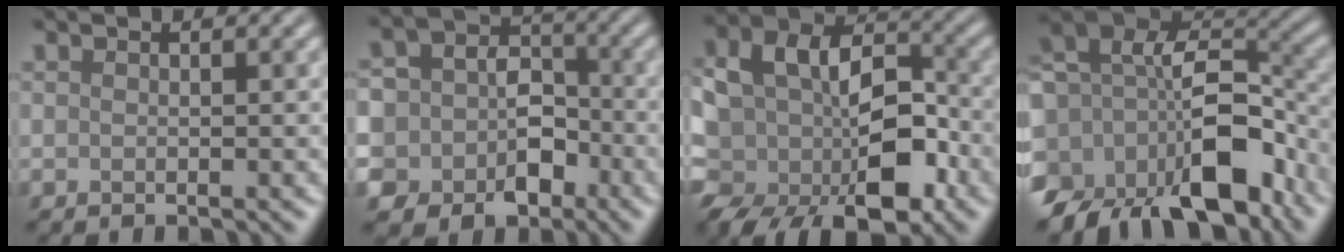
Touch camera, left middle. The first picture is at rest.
{"total": 11.1, "force": [-3.6, 10.0, 3.4], "torque": [-0.075, -0.003, -0.085]}
{"total": 12.8, "force": [-3.0, 8.5, 9.1], "torque": [-0.152, -0.008, -0.050]}
{"total": 13.2, "force": [-5.6, 8.3, 8.6], "torque": [-0.157, -0.003, -0.093]}